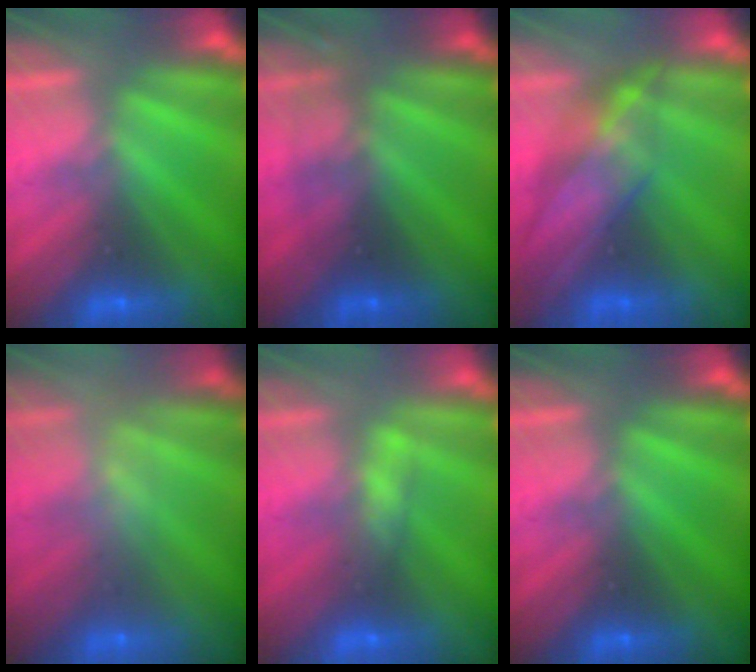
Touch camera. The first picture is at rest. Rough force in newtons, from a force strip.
{"total": 2.7}
{"total": 4.4}
{"total": 2.3}
{"total": 2.4}
{"total": 0.0}